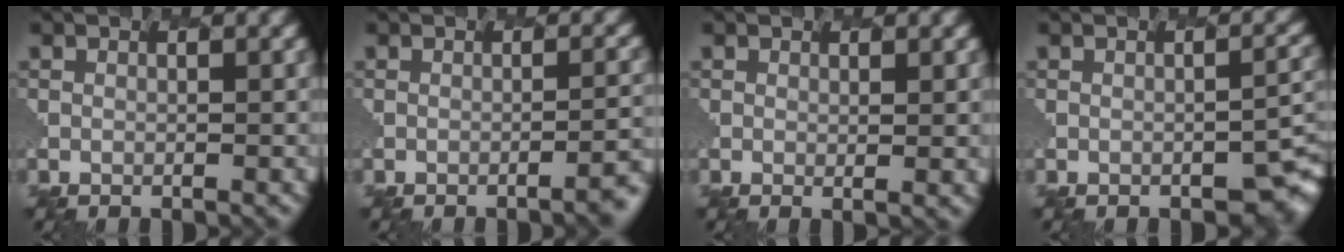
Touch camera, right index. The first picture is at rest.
{"total": 3.2, "force": [-1.4, 1.1, 2.7], "torque": [-0.024, -0.003, -0.015]}
{"total": 0.6, "force": [0.0, -0.2, 0.6], "torque": [-0.016, -0.002, 0.003]}
{"total": 4.7, "force": [-1.8, 1.8, 3.9], "torque": [-0.050, -0.009, -0.011]}